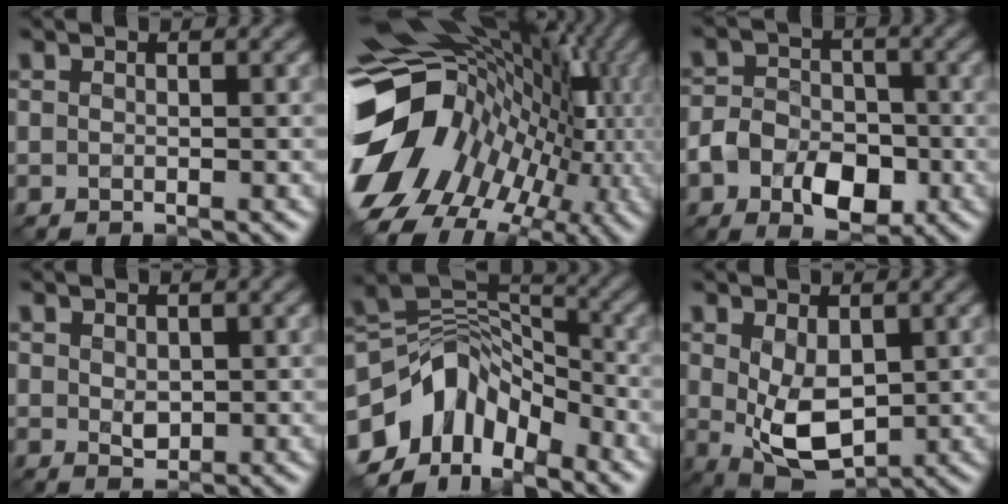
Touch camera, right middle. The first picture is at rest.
{"total": 18.5, "force": [-1.4, 13.4, 12.6], "torque": [-0.223, -0.003, 0.000]}
{"total": 6.2, "force": [-2.6, 4.3, 3.7], "torque": [-0.067, -0.001, -0.051]}
{"total": 1.5, "force": [0.3, 1.1, 1.0], "torque": [-0.018, -0.005, 0.011]}
{"total": 9.7, "force": [-4.6, 6.4, 5.7], "torque": [-0.087, 0.005, -0.097]}
{"total": 5.3, "force": [0.3, 3.2, 4.3], "torque": [-0.091, -0.010, 0.017]}